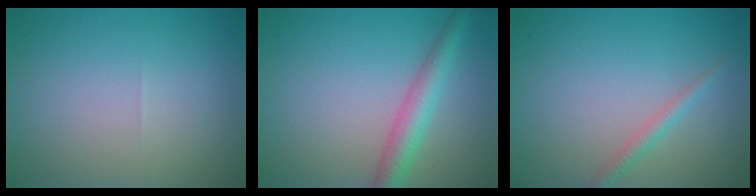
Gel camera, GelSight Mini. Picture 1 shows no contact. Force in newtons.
{"total": 3.4, "press": 3.4, "slide": 0.1}
{"total": 1.4, "press": 1.4, "slide": 0.1}